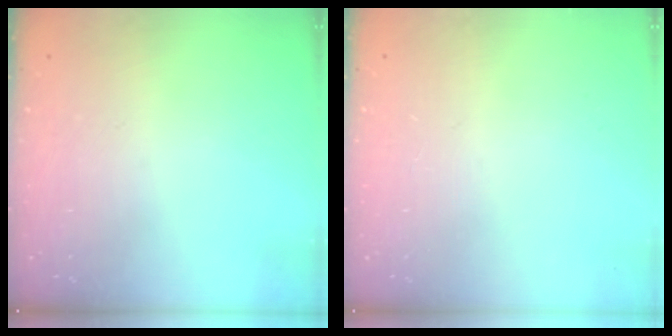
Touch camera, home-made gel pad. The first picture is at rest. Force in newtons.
{"total": 0.0}